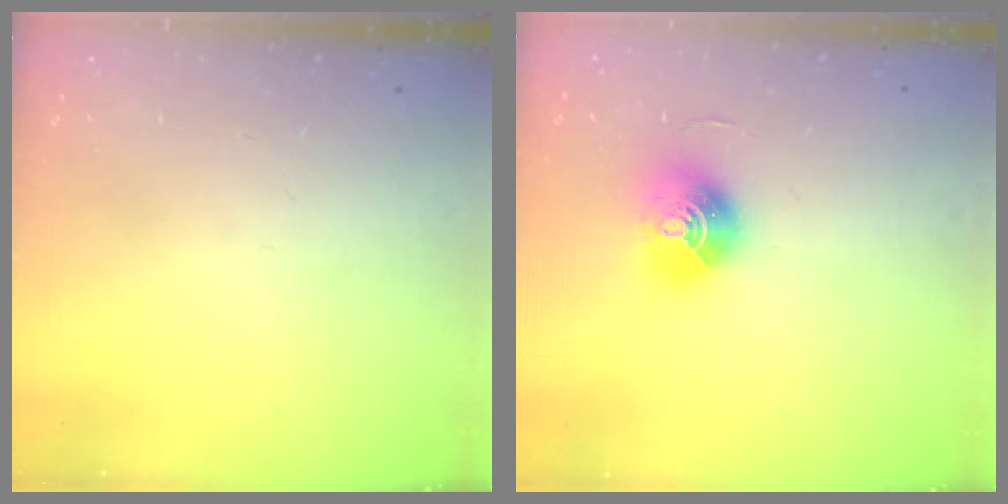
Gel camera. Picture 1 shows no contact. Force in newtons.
{"total": 9.9, "press": 9.9, "slide": 0.9}